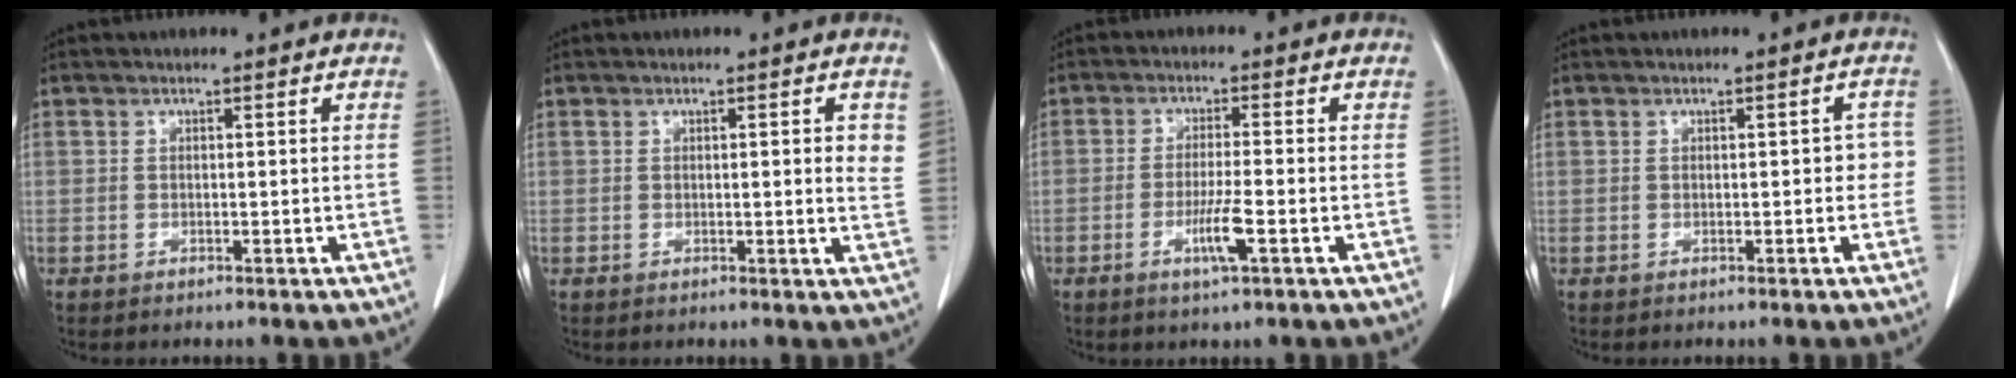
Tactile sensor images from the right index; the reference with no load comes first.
{"total": 2.5, "force": [0.7, 0.3, 2.4], "torque": [-0.026, -0.002, 0.005]}
{"total": 4.8, "force": [-1.9, 0.0, 4.4], "torque": [-0.083, -0.009, -0.036]}
{"total": 2.2, "force": [-0.2, 1.3, 1.7], "torque": [-0.007, 0.018, -0.003]}